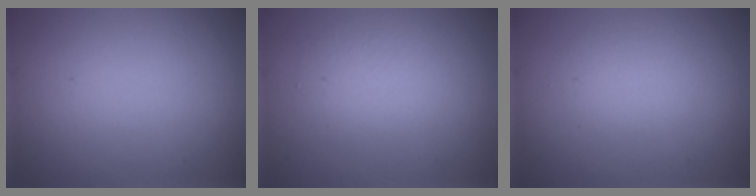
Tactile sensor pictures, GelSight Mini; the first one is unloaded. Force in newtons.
{"total": 2.4, "press": 2.4, "slide": 0.2}
{"total": 1.4, "press": 1.4, "slide": 0.0}